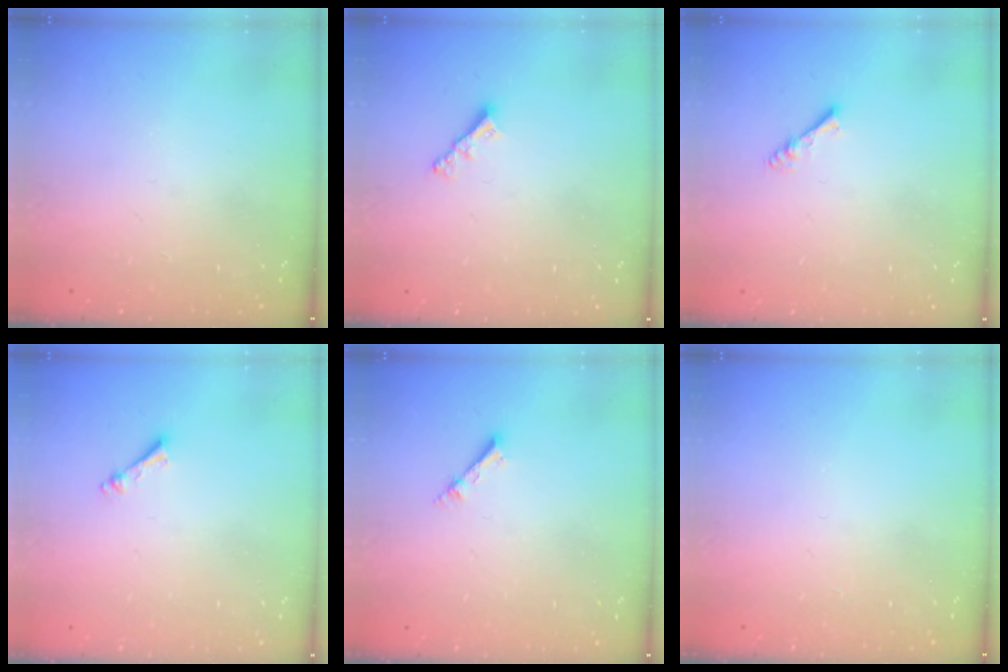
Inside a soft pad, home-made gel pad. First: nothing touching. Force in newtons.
{"total": 2.9, "press": 2.9, "slide": 0.3}
{"total": 2.9, "press": 2.8, "slide": 0.4}
{"total": 2.4, "press": 2.3, "slide": 0.4}
{"total": 2.1, "press": 2.1, "slide": 0.3}
{"total": 0.0}